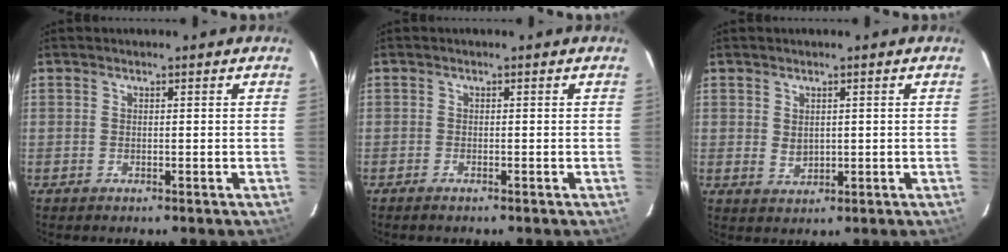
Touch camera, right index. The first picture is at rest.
{"total": 0.9, "force": [-0.7, 0.2, 0.4], "torque": [-0.009, -0.002, -0.016]}
{"total": 2.4, "force": [0.6, 1.8, 1.4], "torque": [-0.022, -0.001, 0.014]}